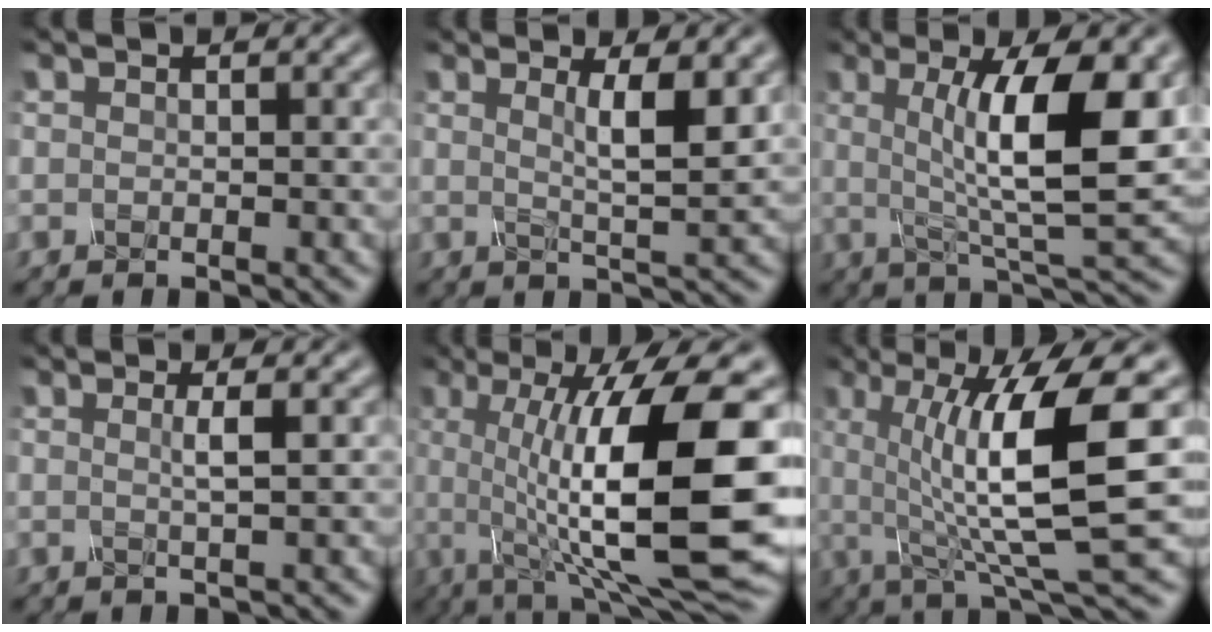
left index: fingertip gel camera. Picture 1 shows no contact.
{"total": 4.3, "force": [1.3, 0.8, 4.0], "torque": [-0.063, -0.007, 0.021]}
{"total": 10.3, "force": [1.6, 2.4, 9.9], "torque": [-0.143, -0.004, 0.030]}
{"total": 1.6, "force": [0.1, 0.4, 1.6], "torque": [-0.028, 0.001, -0.004]}
{"total": 16.0, "force": [-0.2, 4.5, 15.4], "torque": [-0.231, 0.005, 0.001]}
{"total": 11.5, "force": [0.9, 2.5, 11.2], "torque": [-0.169, -0.004, 0.018]}